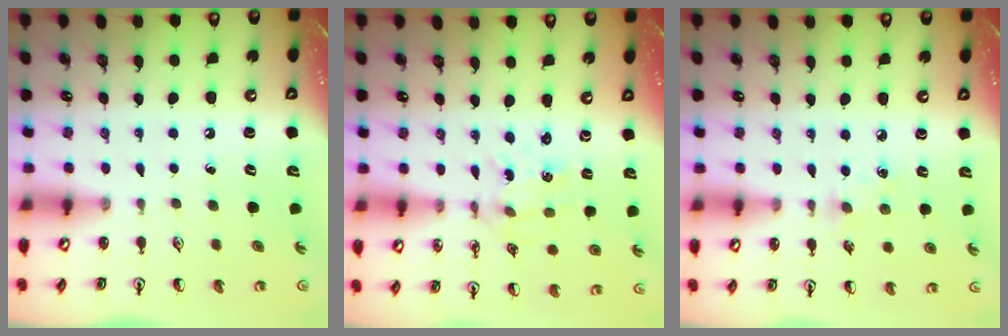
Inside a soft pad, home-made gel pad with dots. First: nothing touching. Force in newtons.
{"total": 0.9, "press": 0.9, "slide": 0.1}
{"total": 3.7, "press": 3.7, "slide": 0.5}